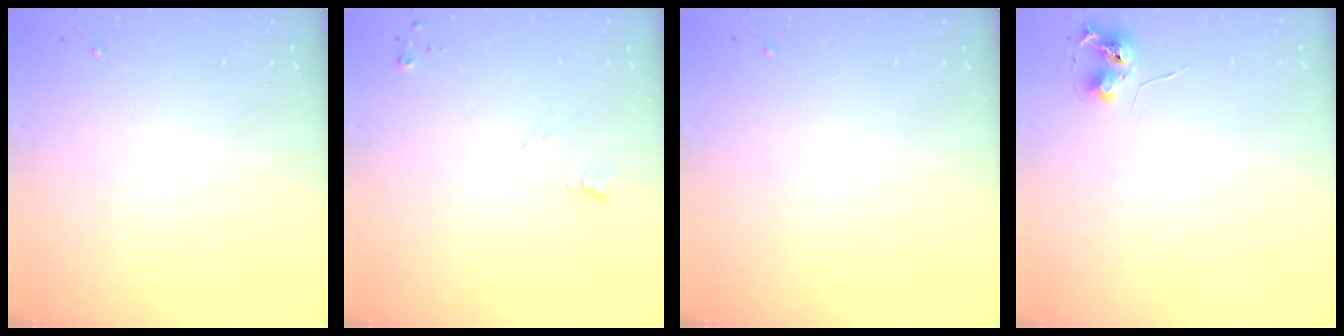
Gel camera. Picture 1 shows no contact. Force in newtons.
{"total": 5.7, "press": 5.6, "slide": 0.7}
{"total": 0.0}
{"total": 6.4, "press": 6.3, "slide": 0.7}